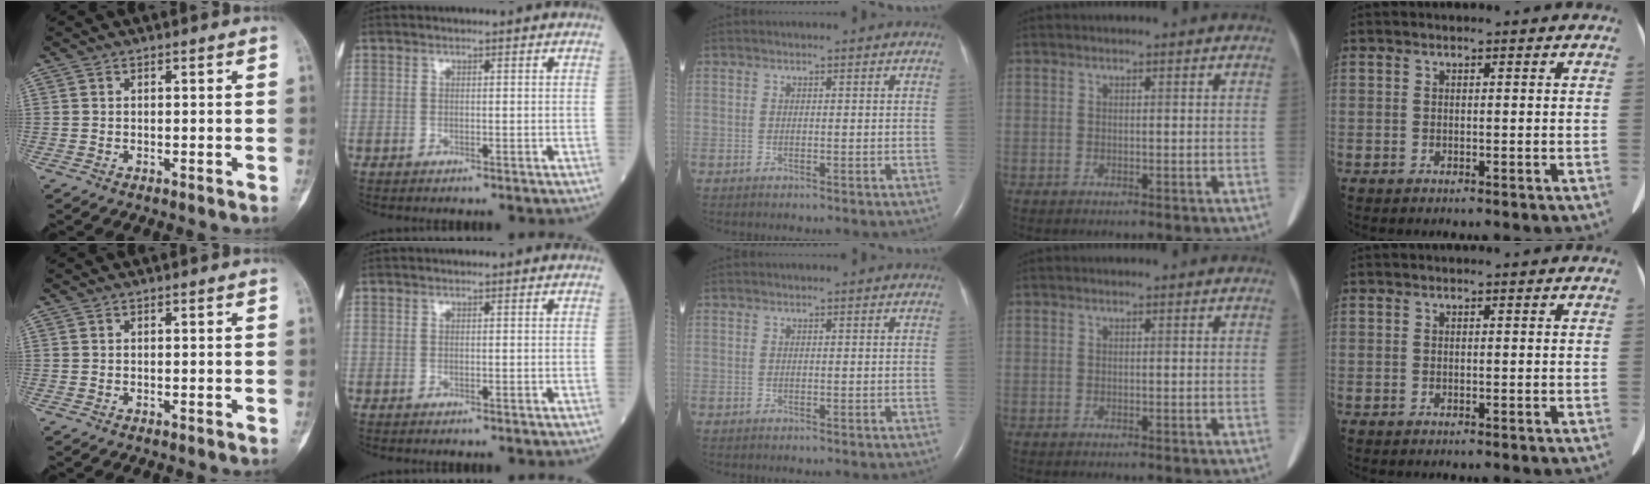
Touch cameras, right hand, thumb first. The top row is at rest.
{}